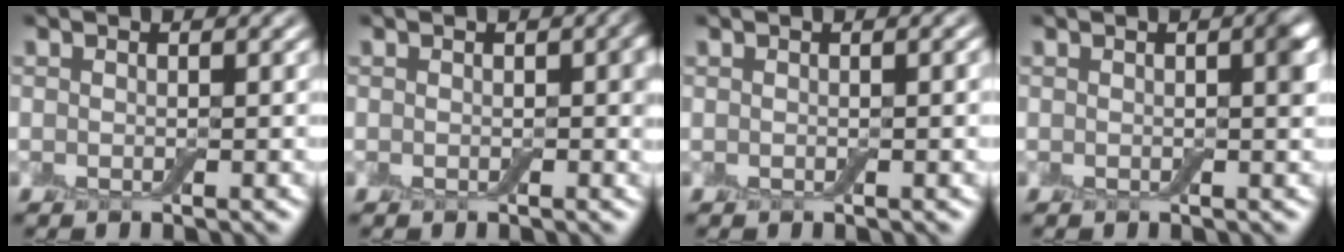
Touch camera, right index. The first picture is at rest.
{"total": 1.4, "force": [0.0, 0.9, 1.2], "torque": [-0.014, 0.000, -0.002]}
{"total": 0.6, "force": [0.0, 0.2, 0.5], "torque": [-0.006, 0.000, 0.000]}
{"total": 1.3, "force": [0.0, 0.4, 1.2], "torque": [-0.013, 0.001, 0.001]}